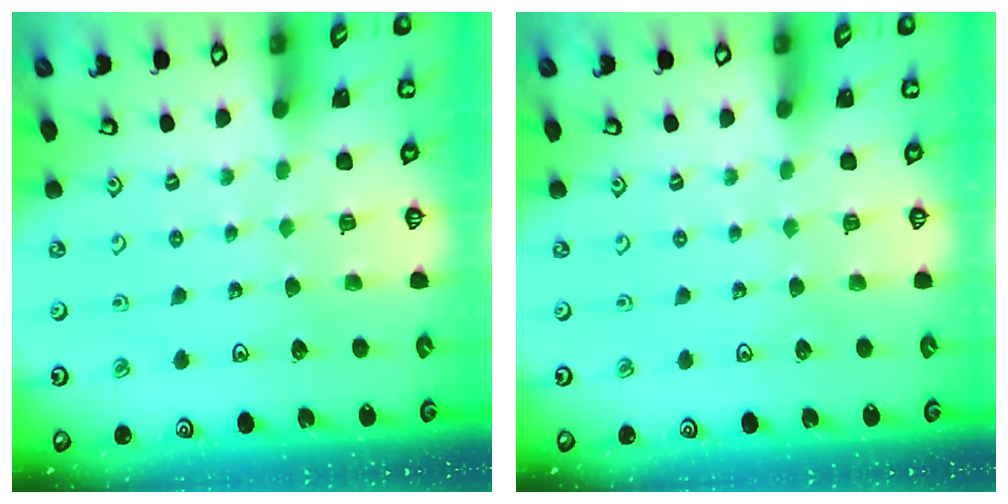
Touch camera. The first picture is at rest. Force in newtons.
{"total": 0.0}